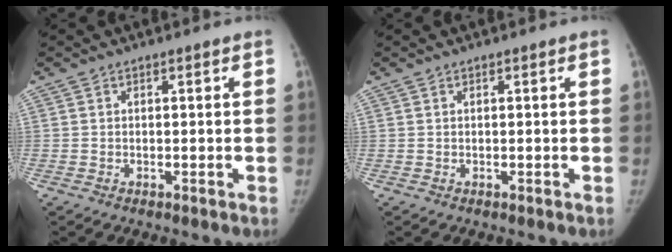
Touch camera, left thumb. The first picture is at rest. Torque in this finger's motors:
{"motor_torque": [0.00, 0.00, 0.14, -0.13, 0.00]}